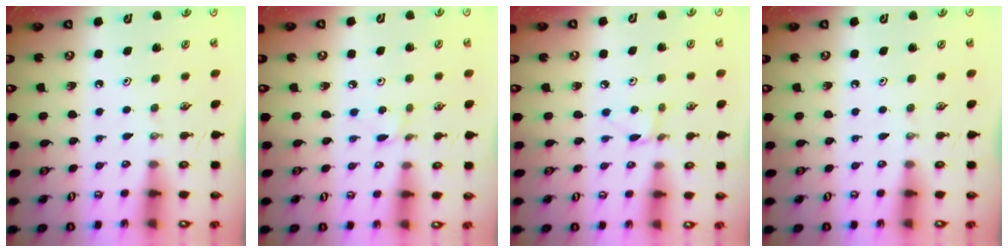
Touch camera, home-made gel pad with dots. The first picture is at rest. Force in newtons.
{"total": 1.5, "press": 1.5, "slide": 0.2}
{"total": 3.3, "press": 3.3, "slide": 0.4}
{"total": 0.0}